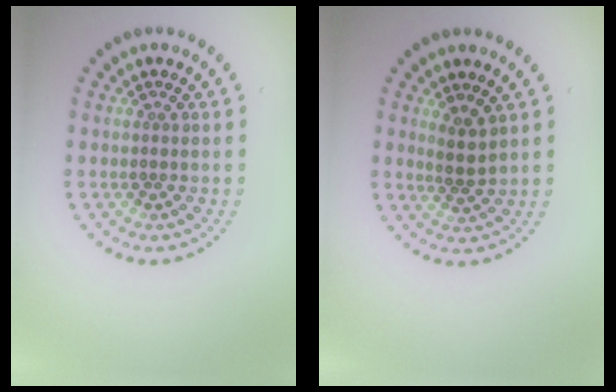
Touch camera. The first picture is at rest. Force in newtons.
{"total": 1.8, "press": 1.5, "slide": 1.1}